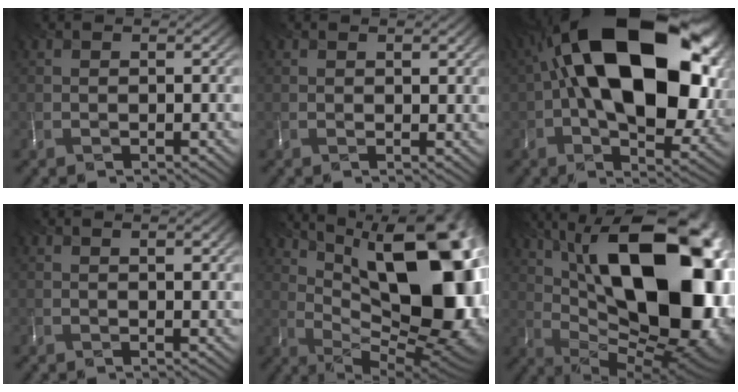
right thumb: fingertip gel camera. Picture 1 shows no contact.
{"total": 1.3, "force": [0.8, 0.4, 1.0], "torque": [-0.019, -0.006, 0.014]}
{"total": 21.4, "force": [3.9, 12.3, 17.1], "torque": [-0.329, 0.008, 0.069]}
{"total": 2.1, "force": [1.0, 0.7, 1.6], "torque": [-0.029, -0.004, 0.018]}
{"total": 20.2, "force": [6.5, 9.5, 16.6], "torque": [-0.222, 0.020, 0.101]}
{"total": 22.1, "force": [6.0, 11.4, 18.0], "torque": [-0.283, 0.031, 0.104]}